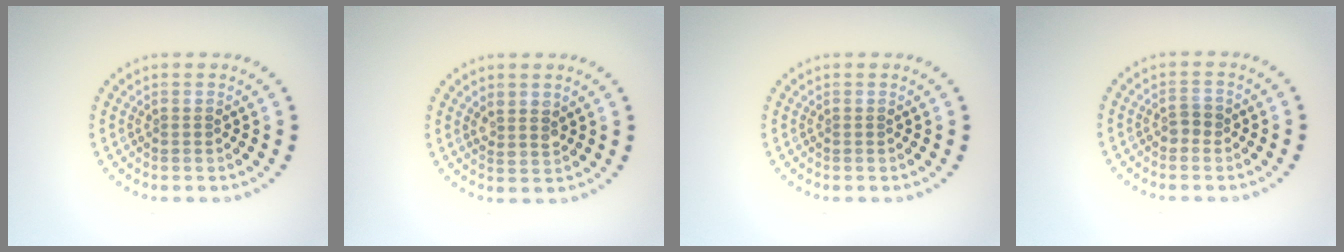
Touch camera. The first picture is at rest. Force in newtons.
{"total": 1.6, "press": 1.4, "slide": 0.8}
{"total": 0.0}
{"total": 1.1, "press": 1.1, "slide": 0.2}